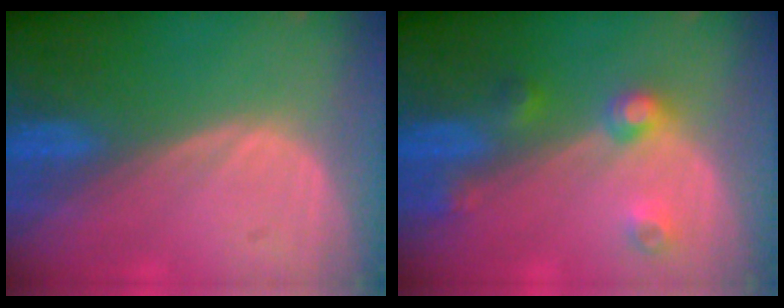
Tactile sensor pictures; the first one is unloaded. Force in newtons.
{"total": 4.5, "press": 4.0, "slide": 2.1}